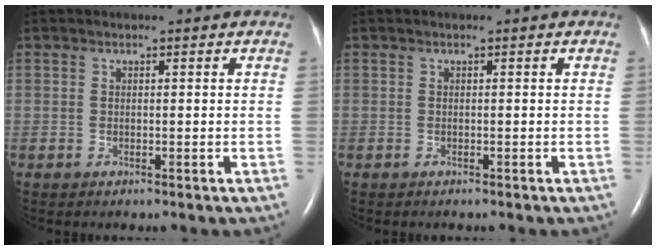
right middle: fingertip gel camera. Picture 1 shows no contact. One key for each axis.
{"total": 0.0}